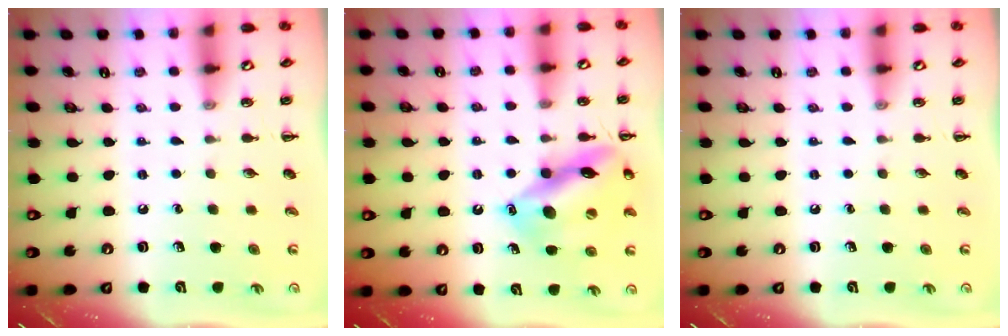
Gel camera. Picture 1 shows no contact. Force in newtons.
{"total": 16.5, "press": 16.5, "slide": 1.5}
{"total": 0.0}